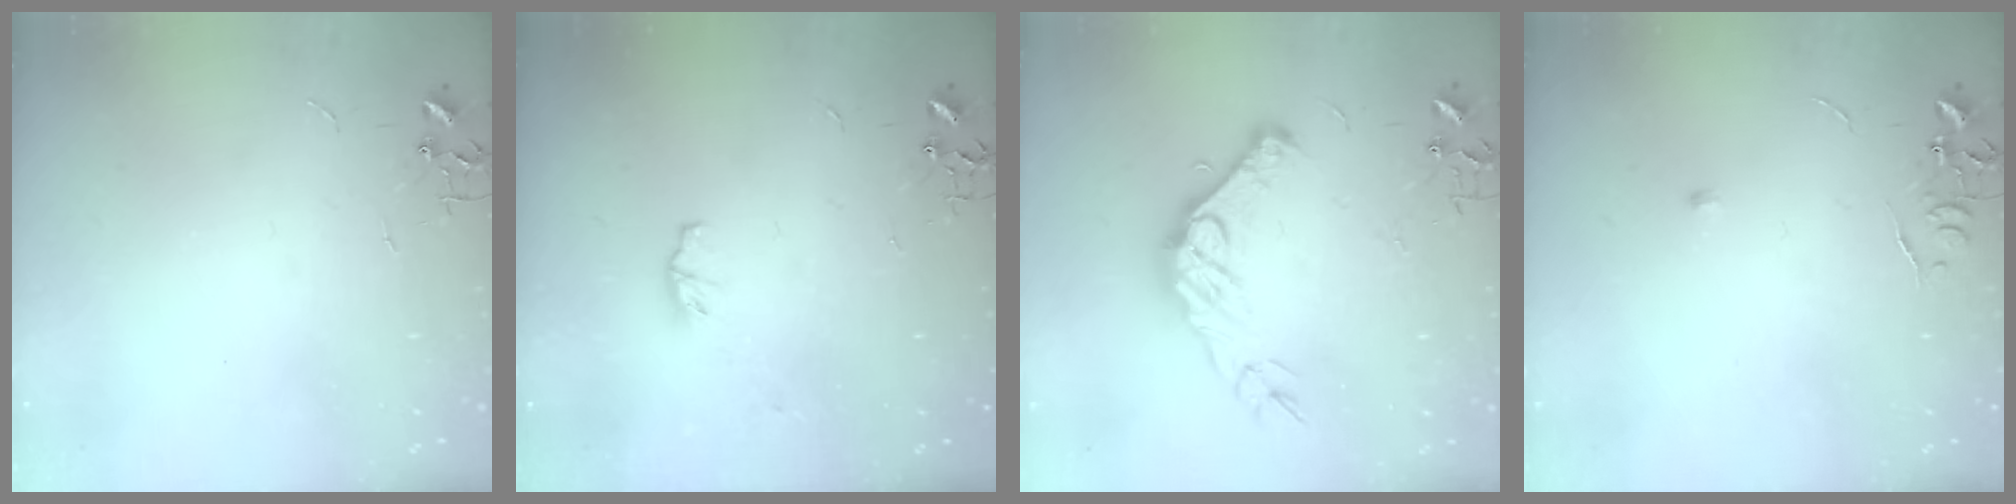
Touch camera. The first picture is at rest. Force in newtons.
{"total": 4.4, "press": 4.4, "slide": 0.6}
{"total": 15.0, "press": 14.9, "slide": 1.7}
{"total": 5.0, "press": 4.9, "slide": 0.6}